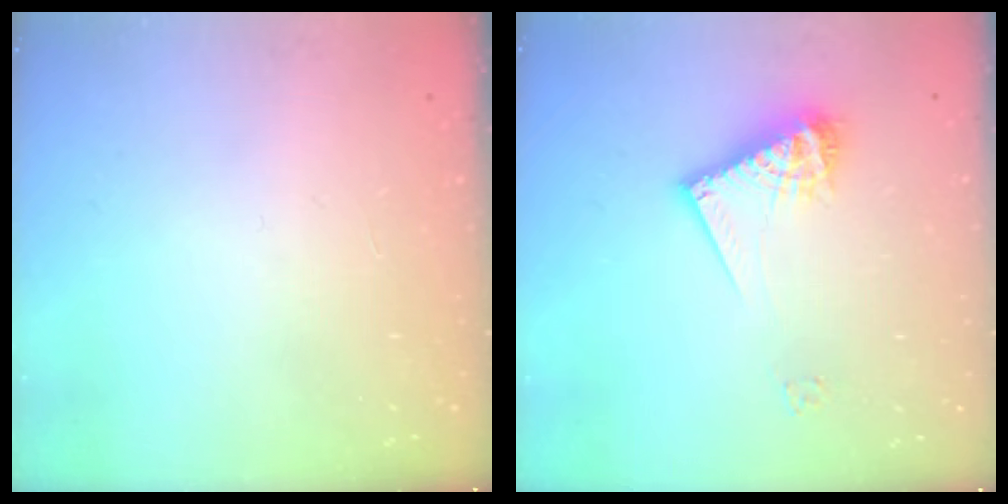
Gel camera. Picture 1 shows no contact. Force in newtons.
{"total": 12.1, "press": 12.0, "slide": 1.1}